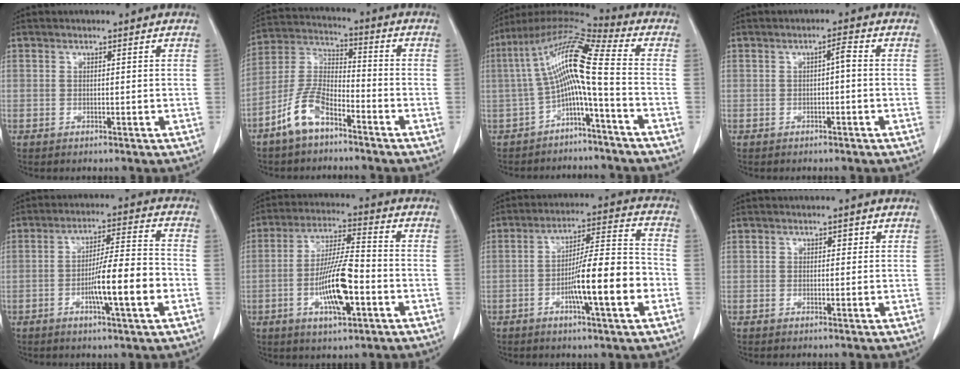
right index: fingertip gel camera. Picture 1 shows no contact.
{"total": 9.8, "force": [-6.1, 4.0, 6.5], "torque": [-0.154, 0.007, -0.124]}
{"total": 12.5, "force": [-2.1, 0.9, 12.2], "torque": [-0.231, 0.044, -0.043]}
{"total": 2.2, "force": [0.0, 0.6, 2.1], "torque": [-0.039, 0.011, 0.002]}
{"total": 11.3, "force": [-3.3, 1.0, 10.8], "torque": [-0.179, 0.005, -0.053]}
{"total": 12.0, "force": [-3.5, 2.7, 11.2], "torque": [-0.215, 0.000, -0.057]}
{"total": 13.8, "force": [-4.0, 1.5, 13.1], "torque": [-0.215, 0.011, -0.063]}
{"total": 1.7, "force": [0.5, 1.2, 1.2], "torque": [-0.027, 0.015, 0.009]}